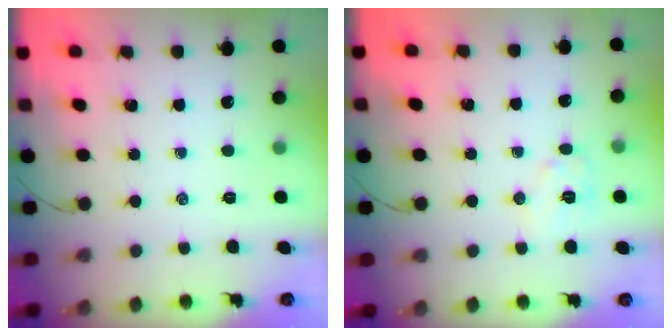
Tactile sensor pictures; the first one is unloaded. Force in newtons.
{"total": 6.2, "press": 6.2, "slide": 0.5}